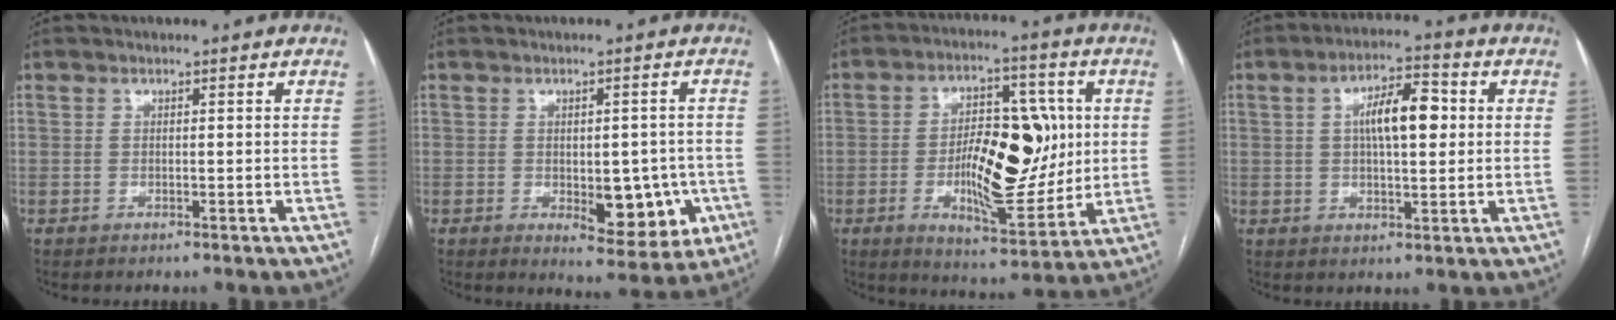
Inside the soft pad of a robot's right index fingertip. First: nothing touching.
{"total": 9.0, "force": [-2.1, 4.6, 7.5], "torque": [-0.078, 0.007, -0.013]}
{"total": 16.1, "force": [-0.4, 6.3, 14.8], "torque": [-0.237, 0.008, 0.001]}
{"total": 8.6, "force": [1.6, 2.9, 8.0], "torque": [-0.136, 0.019, 0.025]}